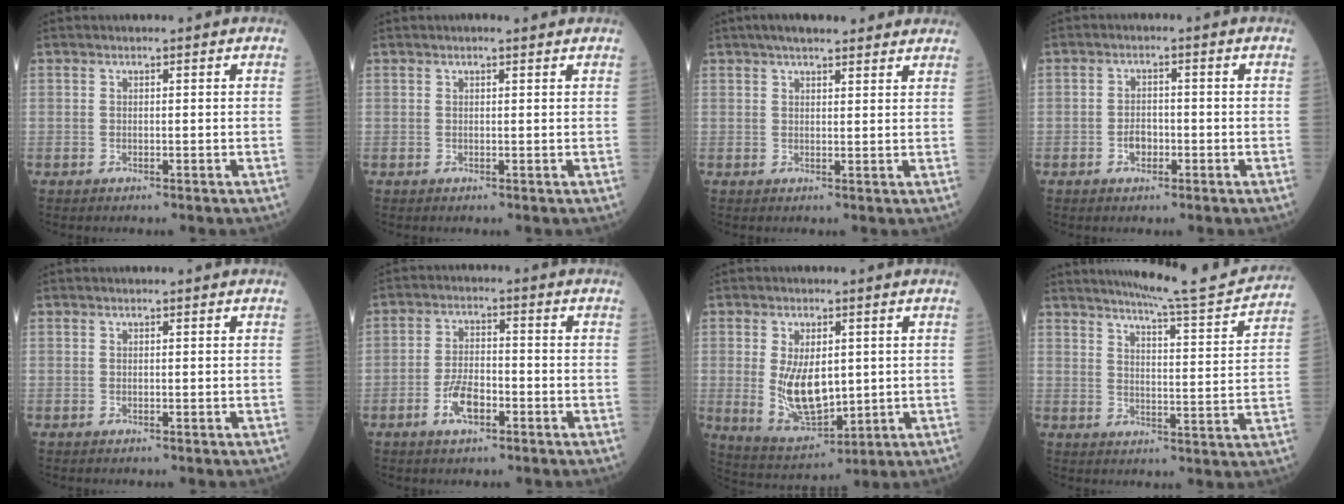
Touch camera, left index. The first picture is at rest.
{"total": 1.3, "force": [1.1, 0.1, 0.7], "torque": [-0.013, 0.008, 0.016]}
{"total": 9.9, "force": [8.1, 2.0, 5.2], "torque": [-0.066, 0.033, 0.107]}
{"total": 2.6, "force": [-1.1, 1.7, 1.7], "torque": [-0.031, 0.004, -0.019]}
{"total": 0.0}
{"total": 5.5, "force": [-2.7, 2.2, 4.3], "torque": [-0.090, 0.002, -0.051]}
{"total": 9.6, "force": [0.4, 4.7, 8.4], "torque": [-0.161, -0.010, 0.025]}
{"total": 13.8, "force": [13.0, -0.5, 4.4], "torque": [-0.068, -0.032, 0.166]}